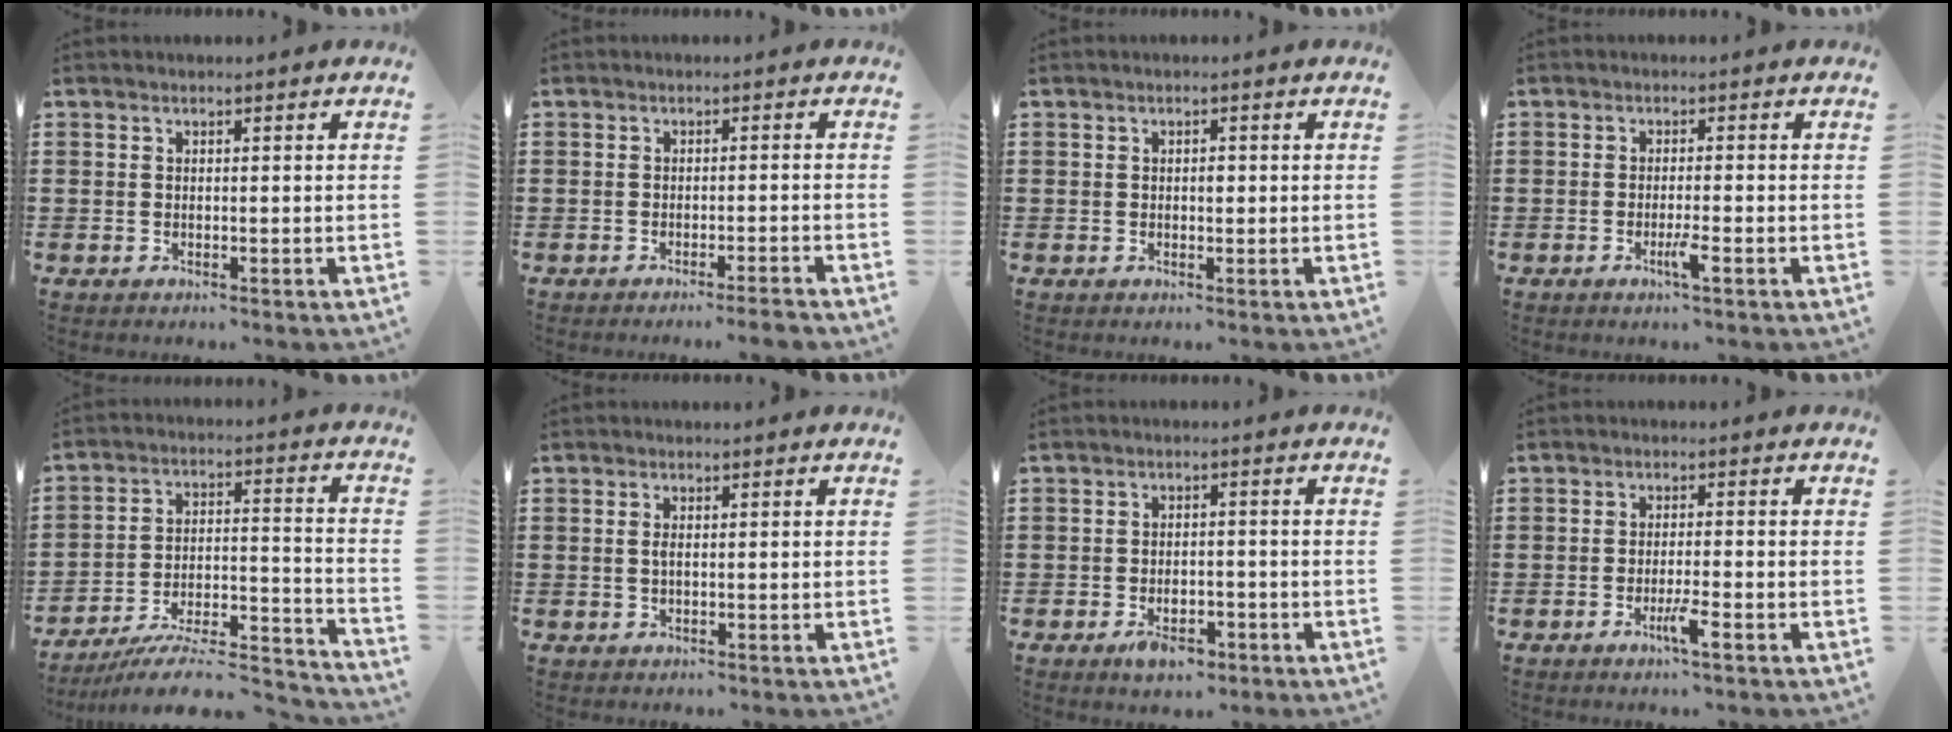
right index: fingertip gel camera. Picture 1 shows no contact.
{"total": 2.1, "force": [-1.8, -0.4, 1.0], "torque": [-0.016, -0.002, -0.035]}
{"total": 1.0, "force": [0.0, 0.5, 0.8], "torque": [-0.017, 0.001, -0.001]}
{"total": 2.7, "force": [-1.4, 0.0, 2.4], "torque": [-0.045, -0.008, -0.027]}
{"total": 8.2, "force": [-7.1, 1.8, 3.6], "torque": [-0.051, 0.010, -0.137]}
{"total": 1.4, "force": [0.1, 0.4, 1.3], "torque": [-0.027, 0.002, 0.000]}
{"total": 3.4, "force": [-2.2, 1.6, 2.0], "torque": [-0.032, 0.006, -0.040]}
{"total": 3.6, "force": [-2.0, 0.0, 3.0], "torque": [-0.055, -0.010, -0.035]}